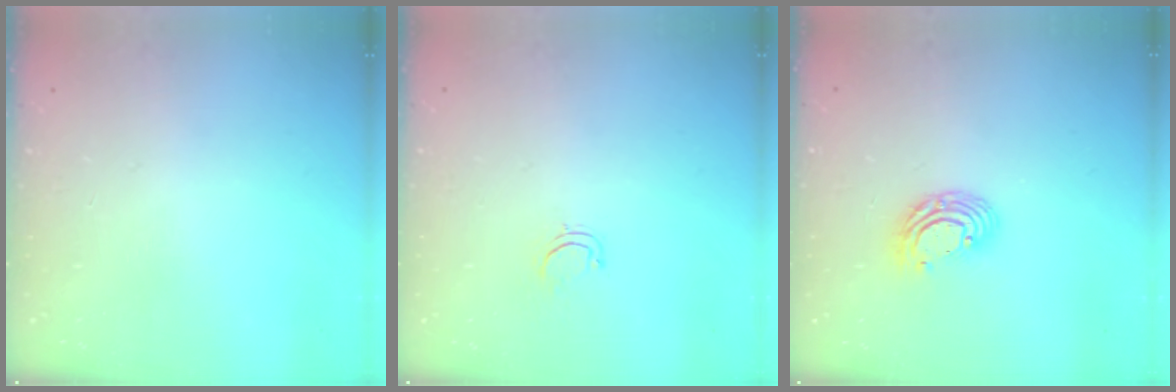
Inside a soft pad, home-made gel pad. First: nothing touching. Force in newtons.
{"total": 4.1, "press": 4.1, "slide": 0.7}
{"total": 8.0, "press": 8.0, "slide": 0.4}